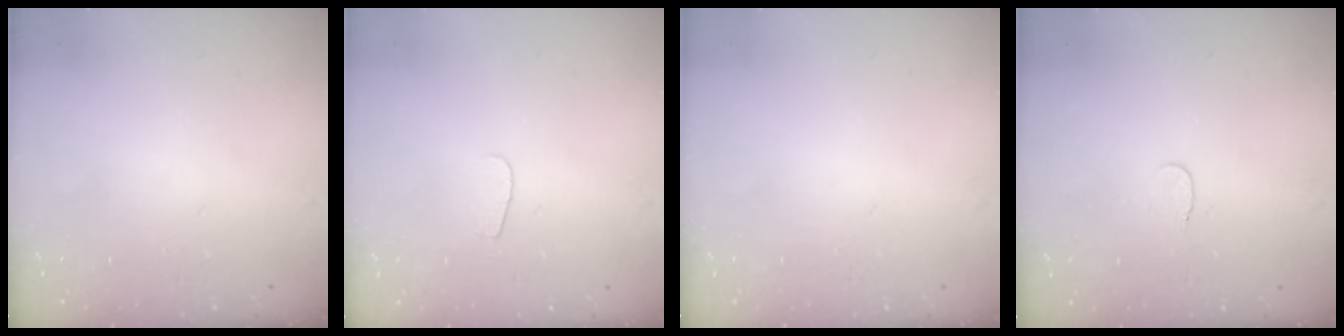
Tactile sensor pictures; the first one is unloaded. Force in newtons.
{"total": 4.0, "press": 4.0, "slide": 0.4}
{"total": 0.0}
{"total": 3.5, "press": 3.5, "slide": 0.4}